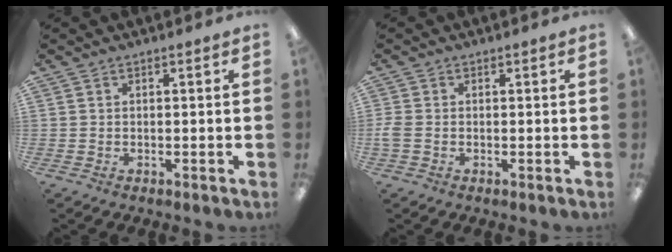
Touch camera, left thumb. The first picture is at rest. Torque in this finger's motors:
{"motor_torque": [-0.09, 0.10, 0.01, -0.05, 0.00]}